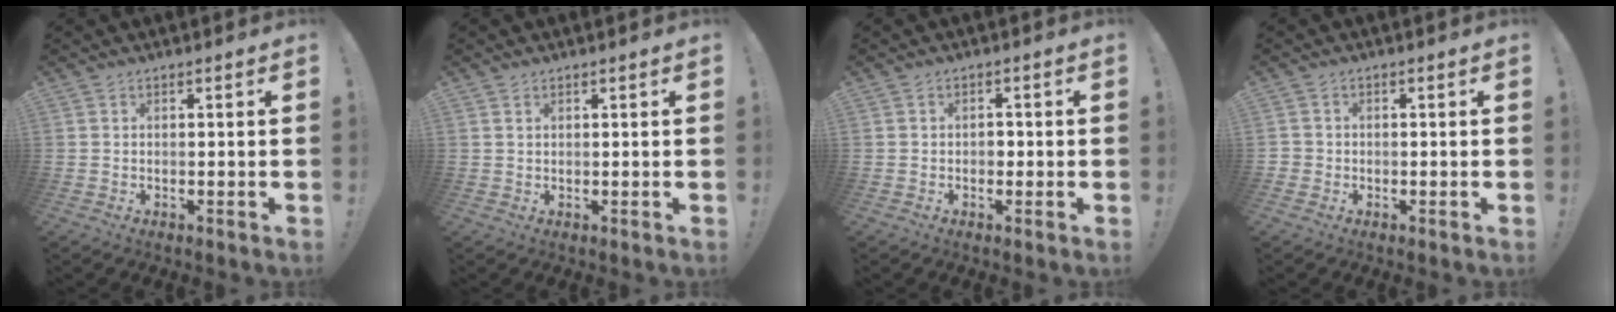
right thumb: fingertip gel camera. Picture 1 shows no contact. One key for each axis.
{"total": 0.9, "fx": 0.6, "fy": 0.6, "fz": 0.4, "tx": -0.003, "ty": -0.001, "tz": 0.011}
{"total": 1.9, "fx": -0.6, "fy": 1.6, "fz": 0.9, "tx": -0.012, "ty": 0.001, "tz": -0.013}
{"total": 1.7, "fx": -0.5, "fy": 1.5, "fz": 0.4, "tx": -0.007, "ty": 0.006, "tz": -0.009}